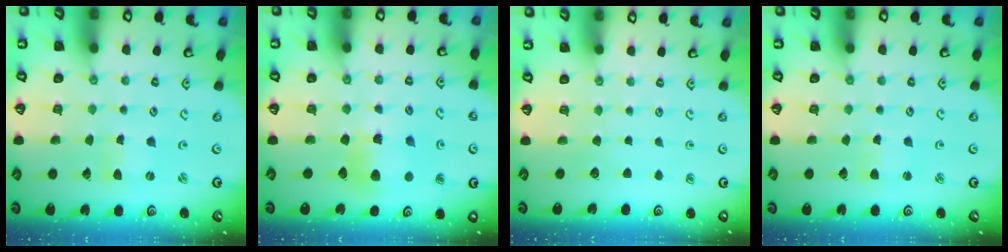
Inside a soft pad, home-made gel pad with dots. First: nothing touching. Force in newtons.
{"total": 6.7, "press": 6.6, "slide": 0.8}
{"total": 0.0}
{"total": 2.5, "press": 2.5, "slide": 0.1}